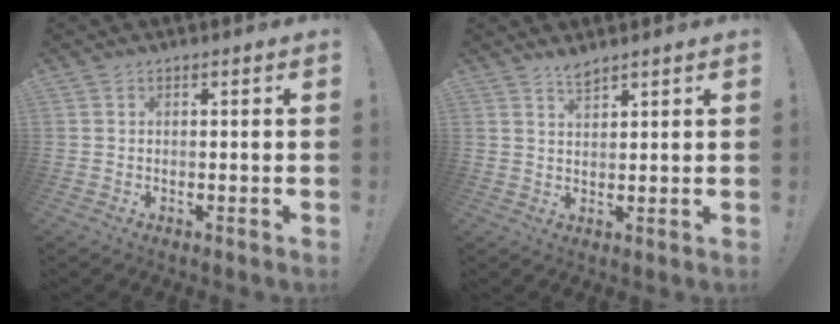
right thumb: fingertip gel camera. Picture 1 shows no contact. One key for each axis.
{"total": 3.2, "fx": 2.9, "fy": 0.5, "fz": 1.3, "tx": -0.018, "ty": -0.020, "tz": 0.050}